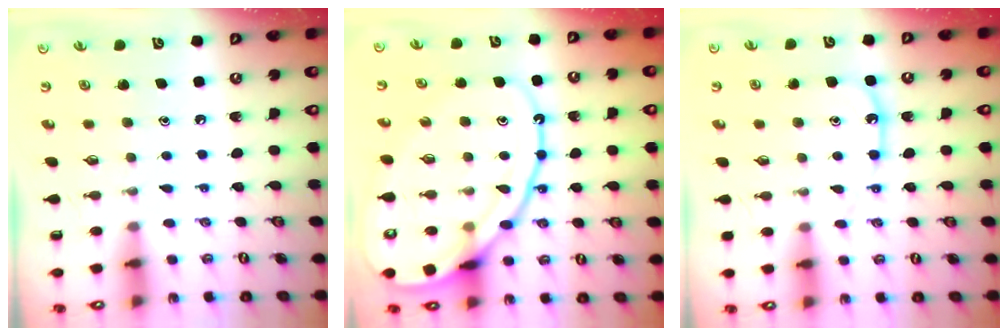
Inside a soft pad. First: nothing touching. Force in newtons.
{"total": 16.6, "press": 16.6, "slide": 1.1}
{"total": 9.5, "press": 9.5, "slide": 0.8}